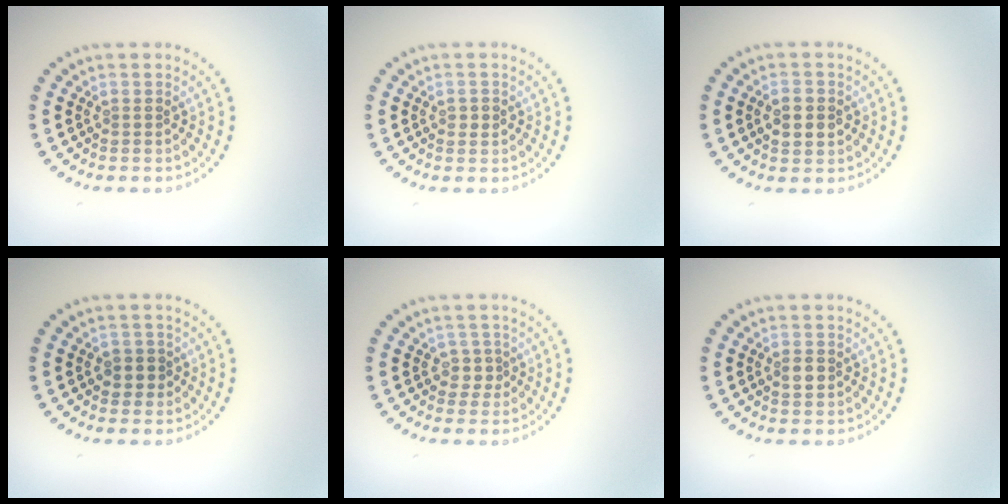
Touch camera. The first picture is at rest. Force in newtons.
{"total": 0.9, "press": 0.9, "slide": 0.0}
{"total": 2.3, "press": 2.2, "slide": 0.1}
{"total": 1.7, "press": 1.5, "slide": 0.7}
{"total": 1.5, "press": 1.1, "slide": 1.0}
{"total": 1.5, "press": 1.4, "slide": 0.2}